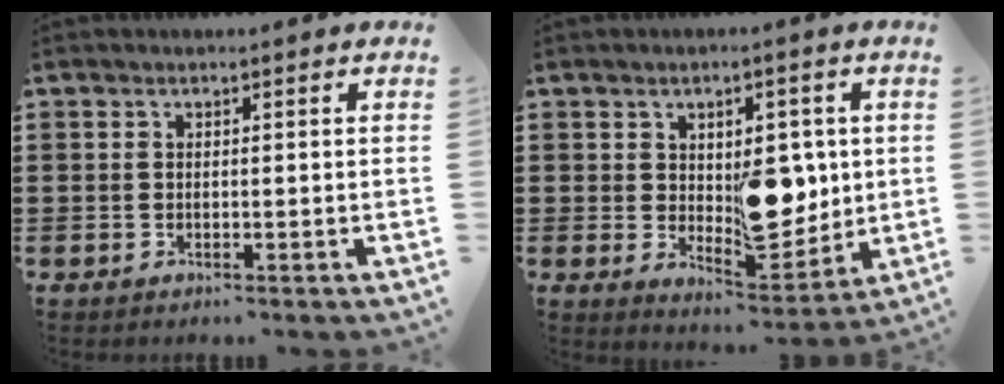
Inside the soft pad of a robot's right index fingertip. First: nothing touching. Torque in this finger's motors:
{"motor_torque": [1.40, 0.74, 0.41, 0.13]}